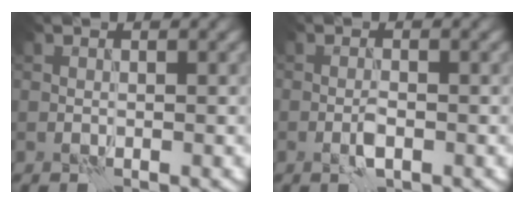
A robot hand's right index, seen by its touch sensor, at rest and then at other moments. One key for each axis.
{"total": 1.4, "fx": -0.7, "fy": 0.3, "fz": 1.2, "tx": -0.025, "ty": 0.002, "tz": -0.016}